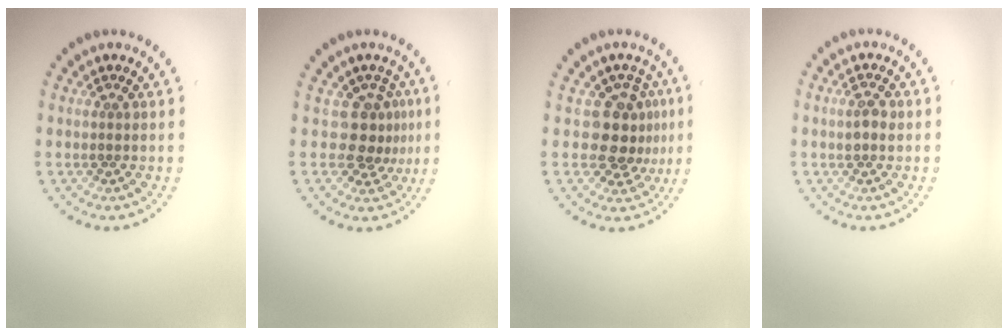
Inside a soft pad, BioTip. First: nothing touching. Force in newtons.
{"total": 2.9, "press": 2.1, "slide": 1.9}
{"total": 3.9, "press": 3.2, "slide": 2.1}
{"total": 1.6, "press": 1.6, "slide": 0.3}